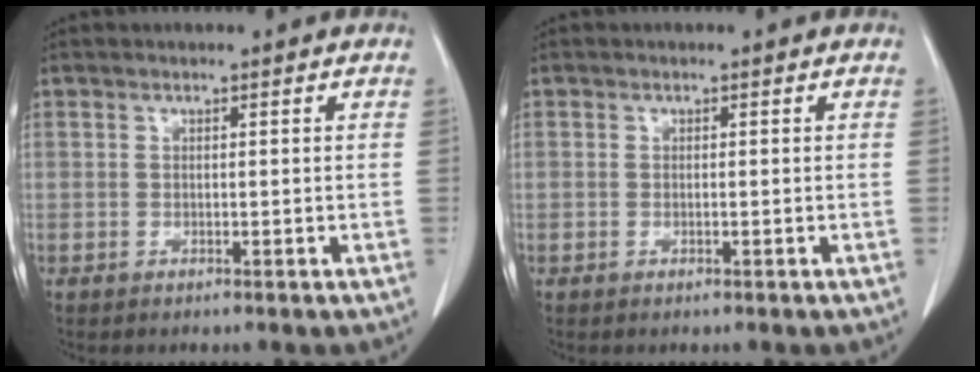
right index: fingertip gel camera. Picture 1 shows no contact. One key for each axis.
{"total": 0.8, "fx": -0.2, "fy": 0.4, "fz": 0.6, "tx": -0.018, "ty": 0.000, "tz": -0.001}